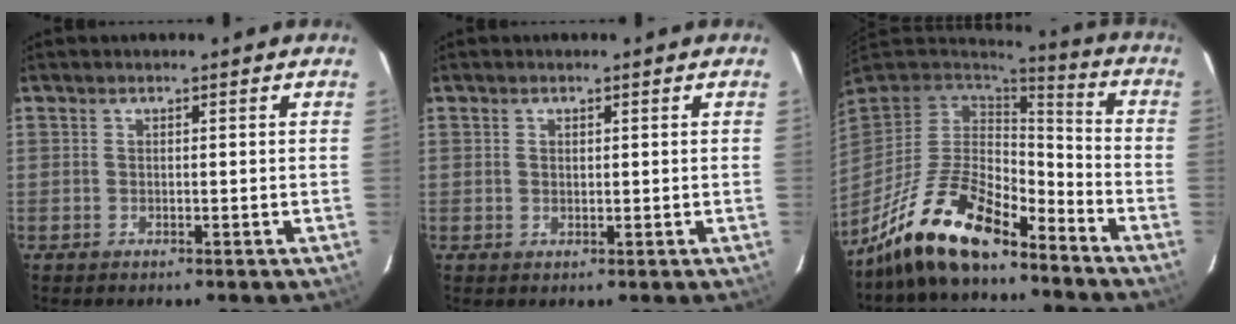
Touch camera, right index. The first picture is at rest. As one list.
[{"total": 1.0, "force": [0.3, 0.8, 0.4], "torque": [-0.005, 0.004, 0.006]}, {"total": 16.9, "force": [-12.4, 5.9, 9.8], "torque": [-0.208, -0.012, -0.227]}]